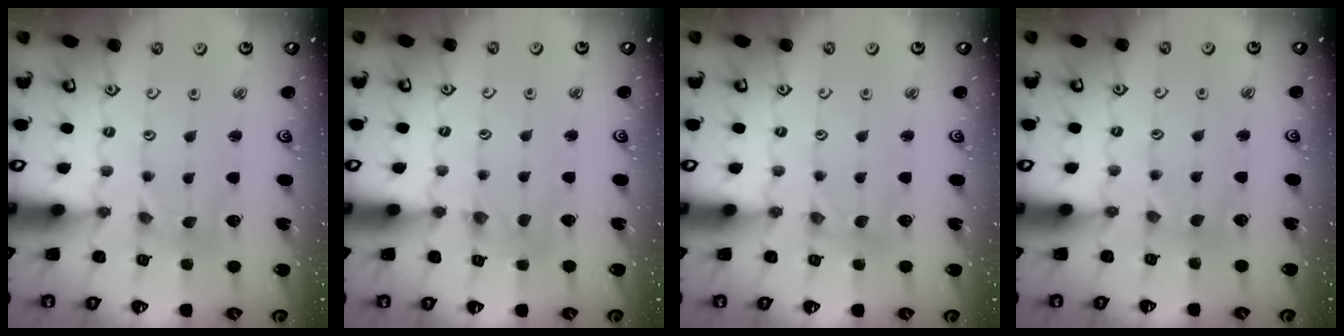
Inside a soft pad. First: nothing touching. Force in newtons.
{"total": 1.1, "press": 1.1, "slide": 0.2}
{"total": 0.7, "press": 0.7, "slide": 0.2}
{"total": 1.1, "press": 1.1, "slide": 0.3}